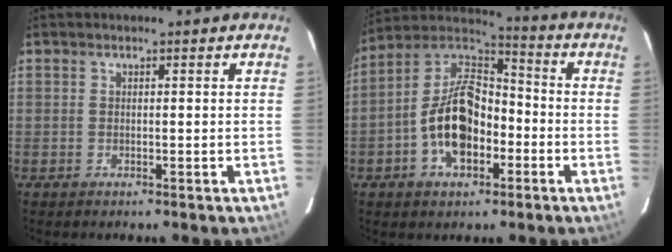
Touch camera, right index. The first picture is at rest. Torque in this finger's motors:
{"motor_torque": [2.14, 0.00, 0.70, 0.15]}